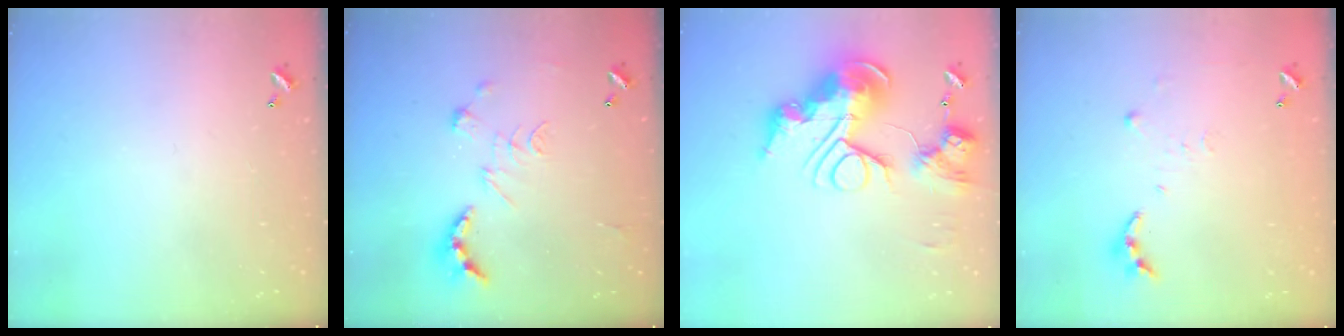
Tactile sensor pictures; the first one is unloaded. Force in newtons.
{"total": 2.5, "press": 2.0, "slide": 1.5}
{"total": 0.9, "press": 0.9, "slide": 0.0}
{"total": 6.3, "press": 6.3, "slide": 0.6}